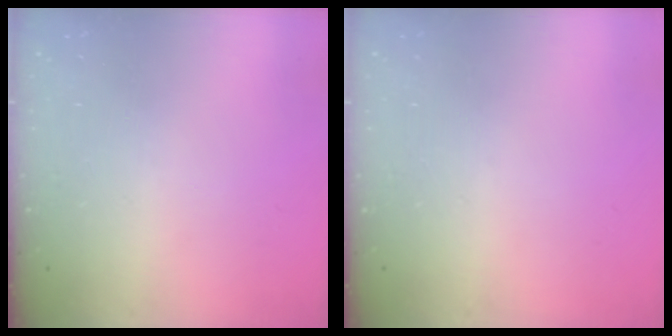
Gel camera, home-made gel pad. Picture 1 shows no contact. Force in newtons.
{"total": 0.0}